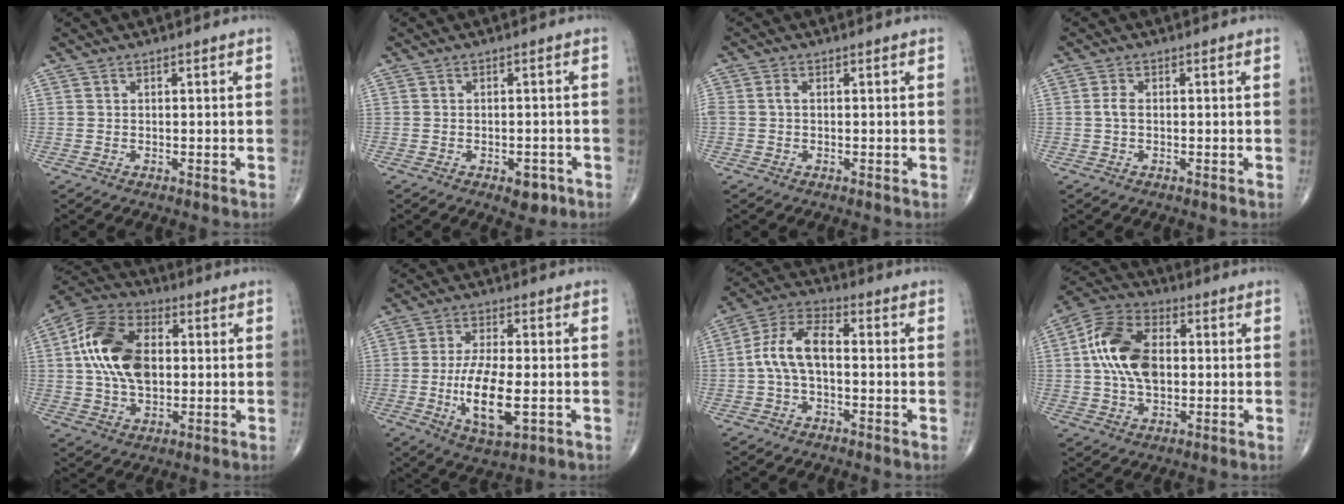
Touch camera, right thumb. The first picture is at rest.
{"total": 3.5, "force": [-1.8, 1.9, 2.3], "torque": [-0.018, 0.007, -0.019]}
{"total": 1.6, "force": [0.0, 1.0, 1.2], "torque": [-0.031, 0.004, -0.003]}
{"total": 1.6, "force": [-0.1, 0.9, 1.4], "torque": [-0.028, 0.001, -0.005]}
{"total": 15.8, "force": [1.5, 9.8, 12.3], "torque": [-0.220, 0.018, 0.022]}
{"total": 11.7, "force": [-2.4, 4.6, 10.5], "torque": [-0.193, -0.006, -0.037]}
{"total": 9.2, "force": [-0.7, 4.8, 7.8], "torque": [-0.155, 0.035, -0.021]}
{"total": 13.8, "force": [0.9, 8.5, 10.9], "torque": [-0.198, 0.021, 0.008]}